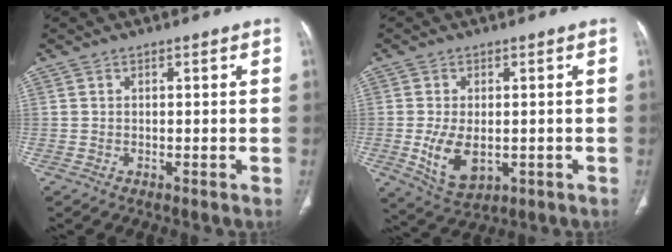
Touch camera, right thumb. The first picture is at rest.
{"total": 7.9, "force": [-1.3, 4.7, 6.2], "torque": [-0.109, -0.010, -0.007]}